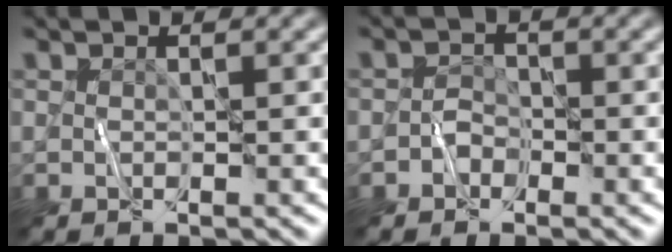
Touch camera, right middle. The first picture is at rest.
{"total": 1.0, "force": [-0.6, 0.8, 0.2], "torque": [0.001, 0.007, -0.013]}